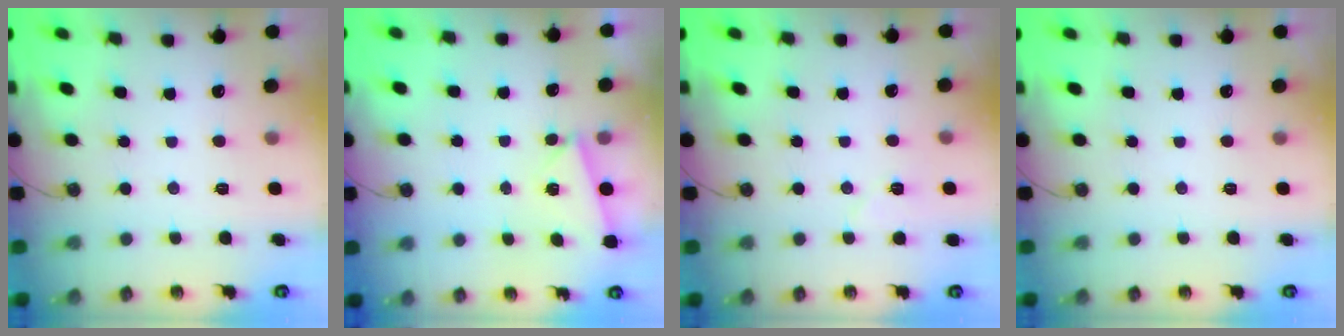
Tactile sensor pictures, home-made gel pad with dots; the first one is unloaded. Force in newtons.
{"total": 2.6, "press": 2.2, "slide": 1.4}
{"total": 5.4, "press": 5.3, "slide": 0.5}
{"total": 0.0}